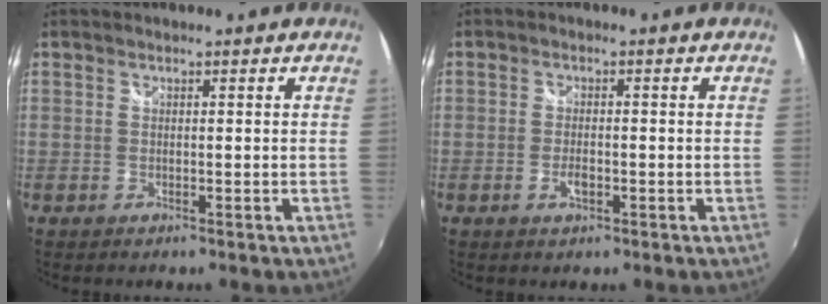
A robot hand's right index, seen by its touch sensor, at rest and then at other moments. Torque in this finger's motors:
{"motor_torque": [0.33, 0.26, 0.08, 0.04]}